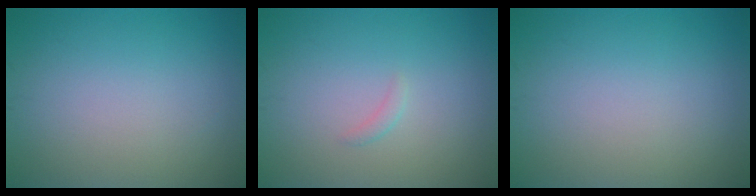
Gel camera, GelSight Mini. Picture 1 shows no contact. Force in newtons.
{"total": 0.6, "press": 0.6, "slide": 0.1}
{"total": 0.0}